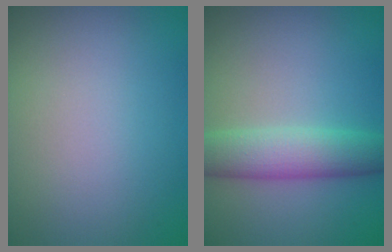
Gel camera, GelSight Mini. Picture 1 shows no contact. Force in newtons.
{"total": 5.1, "press": 5.1, "slide": 0.4}